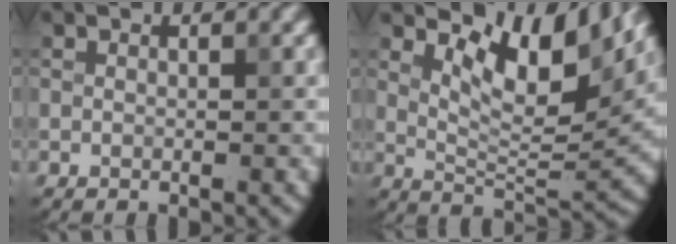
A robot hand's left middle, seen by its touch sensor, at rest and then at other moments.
{"total": 8.2, "force": [4.0, 3.4, 6.3], "torque": [-0.098, -0.006, 0.069]}